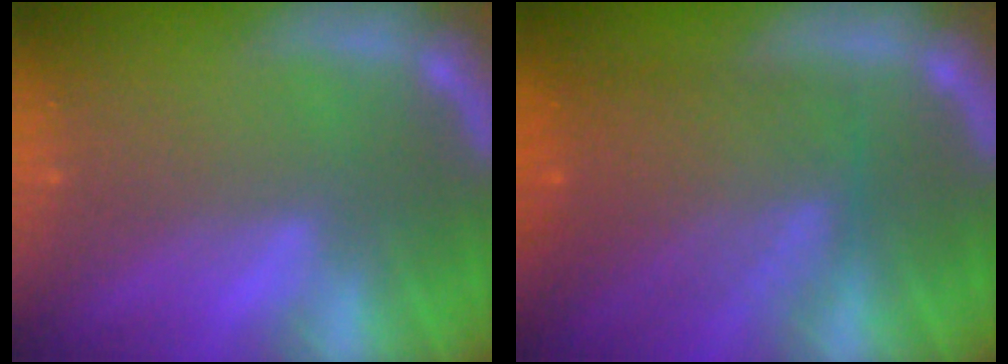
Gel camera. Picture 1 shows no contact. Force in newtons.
{"total": 8.0}